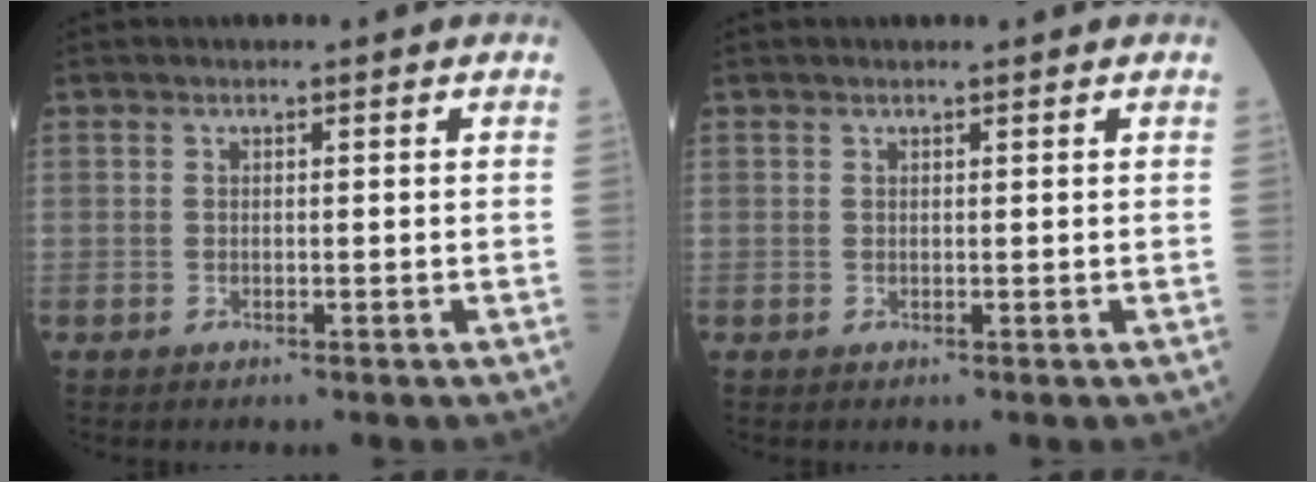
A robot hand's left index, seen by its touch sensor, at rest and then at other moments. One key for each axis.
{"total": 0.7, "fx": 0.6, "fy": 0.1, "fz": 0.2, "tx": -0.009, "ty": 0.009, "tz": 0.010}